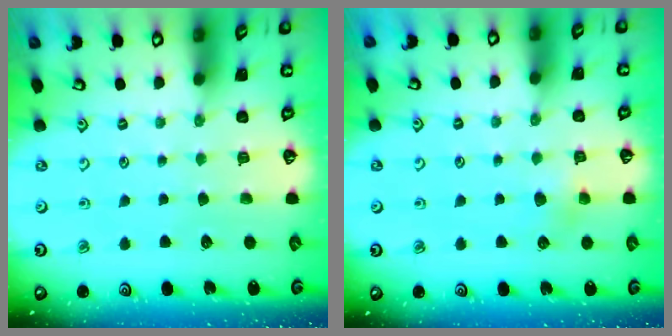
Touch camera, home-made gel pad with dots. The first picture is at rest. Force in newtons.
{"total": 4.0, "press": 4.0, "slide": 0.4}